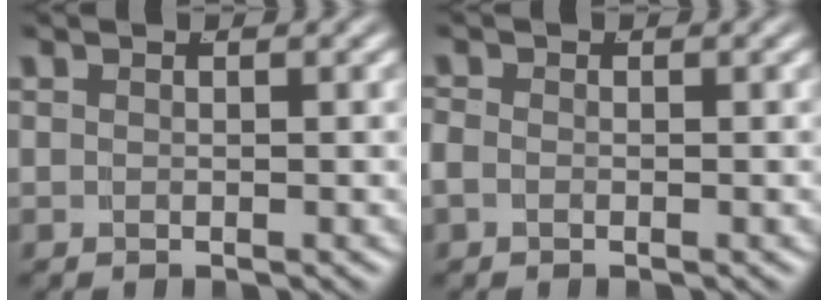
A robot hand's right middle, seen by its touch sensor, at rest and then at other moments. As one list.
[{"total": 1.4, "force": [-0.5, 1.1, 0.7], "torque": [-0.022, -0.001, -0.011]}]